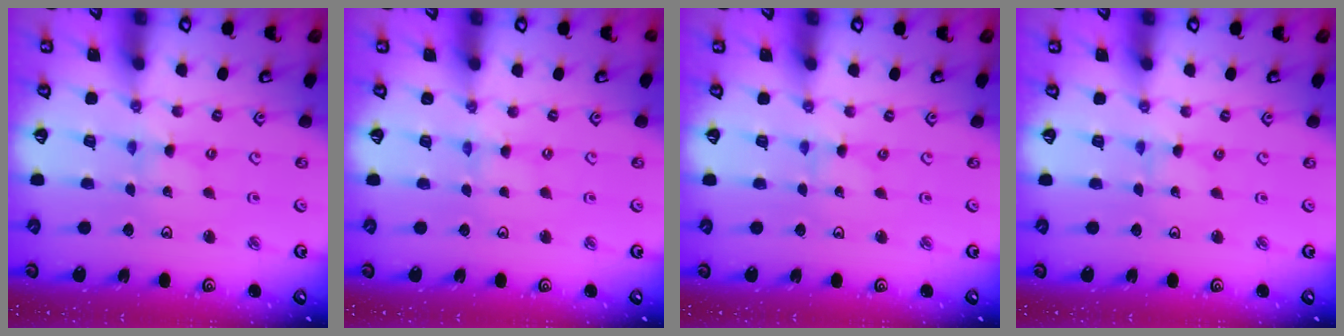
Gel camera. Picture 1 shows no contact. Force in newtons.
{"total": 0.8, "press": 0.8, "slide": 0.2}
{"total": 0.0}
{"total": 0.0}